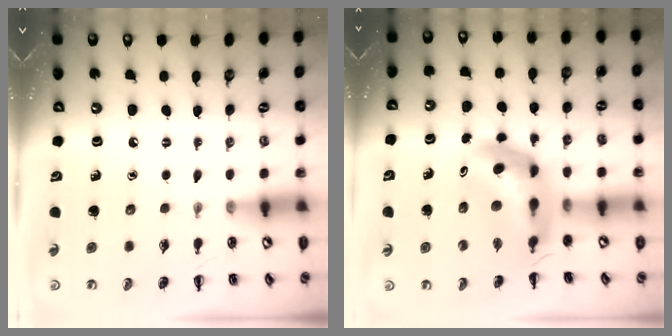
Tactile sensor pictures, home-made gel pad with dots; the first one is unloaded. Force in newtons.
{"total": 8.8, "press": 8.3, "slide": 3.0}